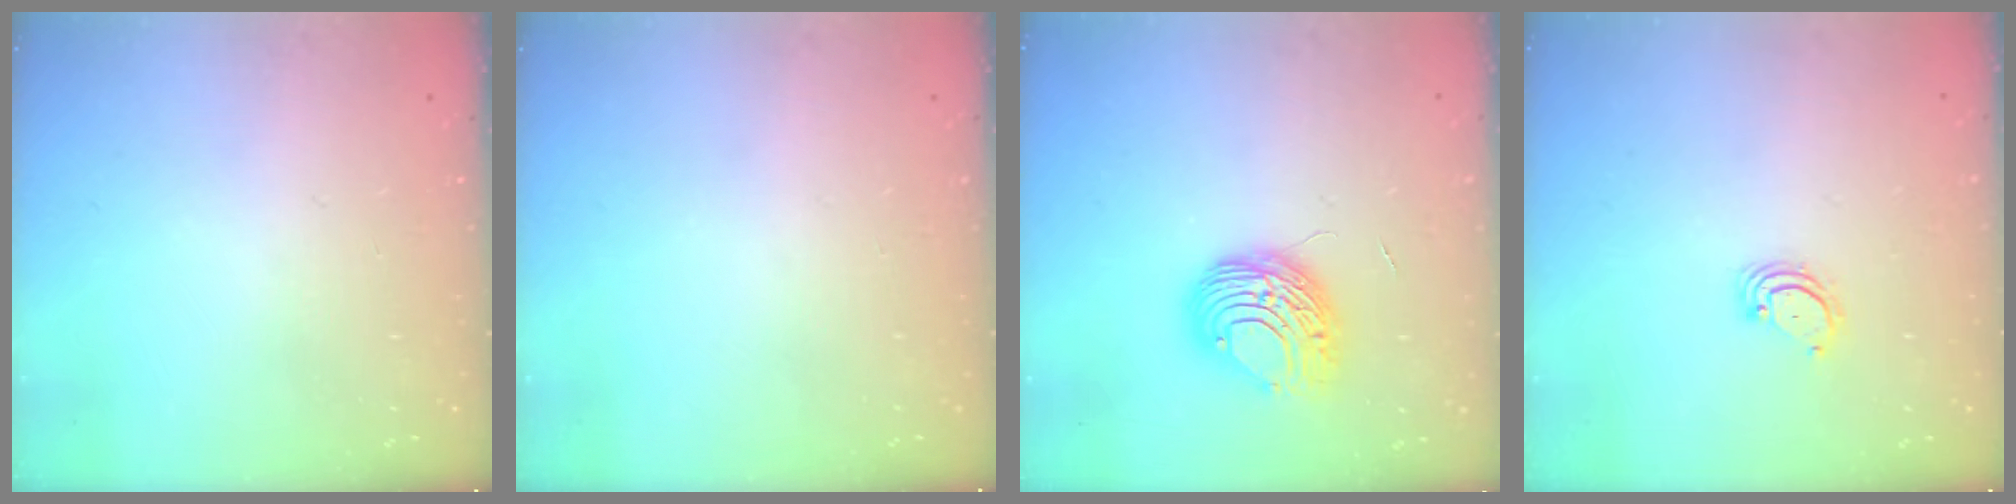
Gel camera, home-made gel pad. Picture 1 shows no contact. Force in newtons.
{"total": 0.0}
{"total": 9.0, "press": 9.0, "slide": 0.9}
{"total": 2.8, "press": 2.8, "slide": 0.3}